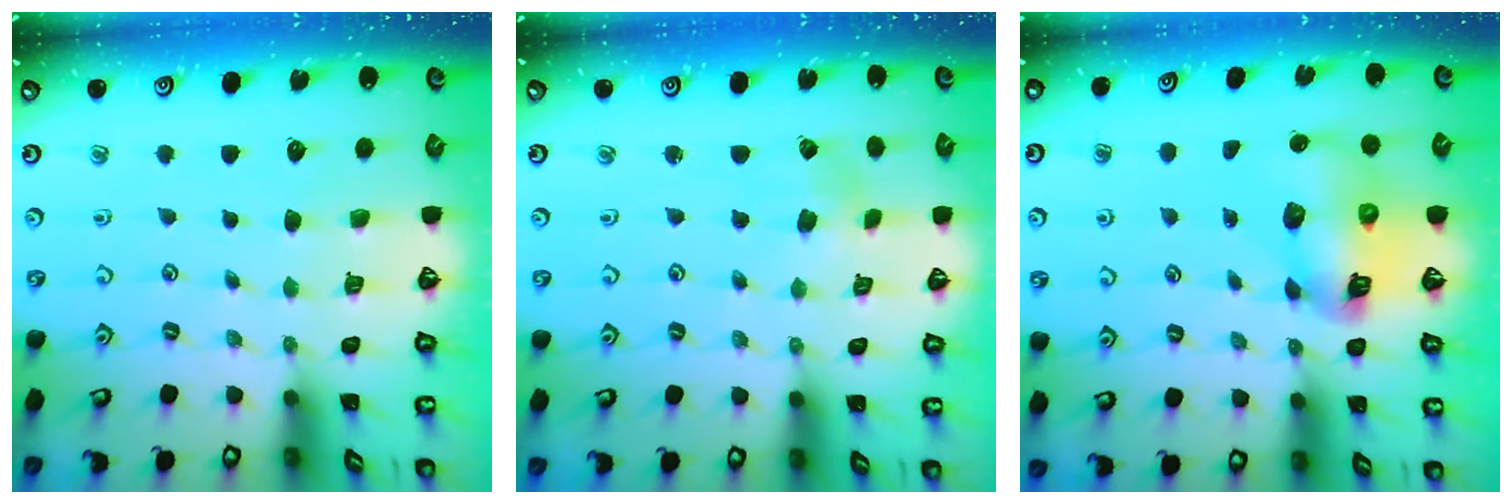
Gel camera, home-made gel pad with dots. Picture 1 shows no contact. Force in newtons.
{"total": 3.6, "press": 3.5, "slide": 0.7}
{"total": 10.0, "press": 9.9, "slide": 1.3}